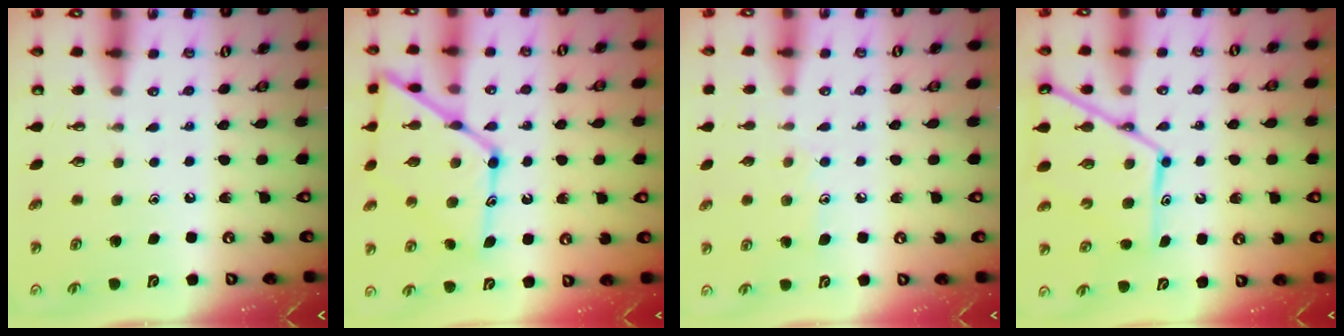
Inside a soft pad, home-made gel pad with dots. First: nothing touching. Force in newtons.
{"total": 19.7, "press": 19.7, "slide": 1.6}
{"total": 7.0, "press": 7.0, "slide": 0.6}
{"total": 15.3, "press": 15.2, "slide": 1.4}